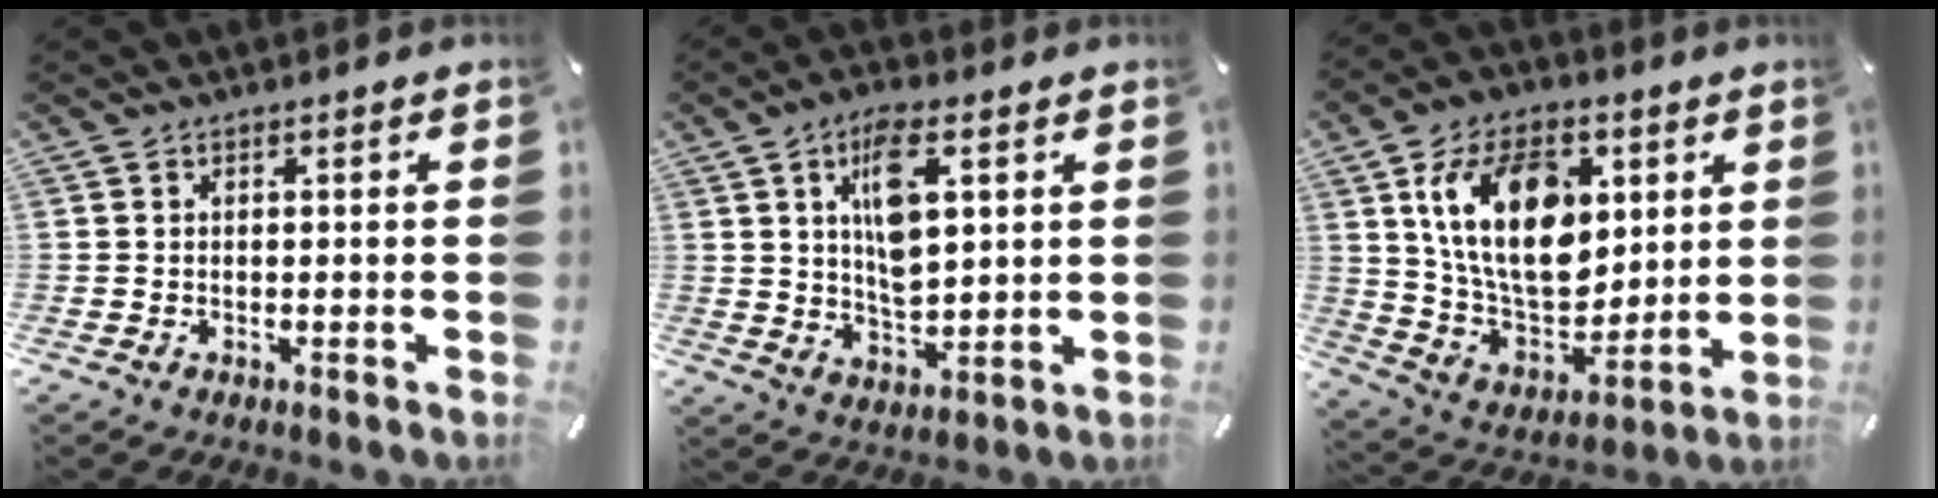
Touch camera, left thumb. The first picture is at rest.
{"total": 10.7, "force": [4.1, 4.9, 8.6], "torque": [-0.164, -0.008, 0.066]}
{"total": 20.4, "force": [6.2, 13.6, 13.9], "torque": [-0.264, -0.014, 0.110]}